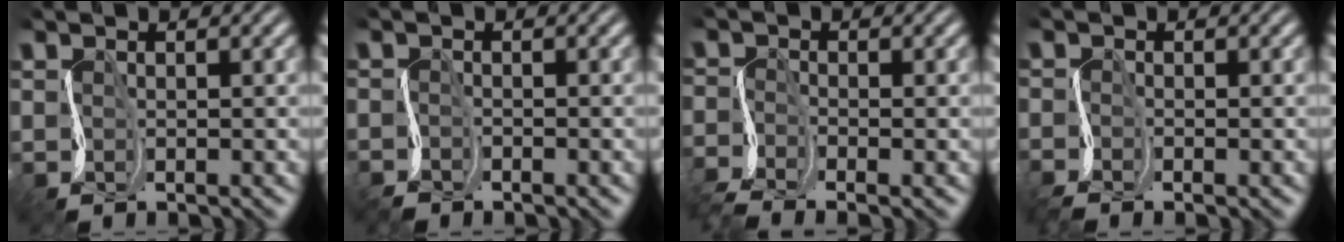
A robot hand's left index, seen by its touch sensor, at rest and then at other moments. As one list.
[{"total": 1.8, "force": [-1.8, 0.2, 0.1], "torque": [-0.007, 0.000, -0.041]}, {"total": 3.6, "force": [-3.2, 0.7, 1.6], "torque": [-0.039, -0.012, -0.074]}, {"total": 1.7, "force": [-1.6, 0.0, 0.4], "torque": [-0.015, -0.004, -0.042]}]